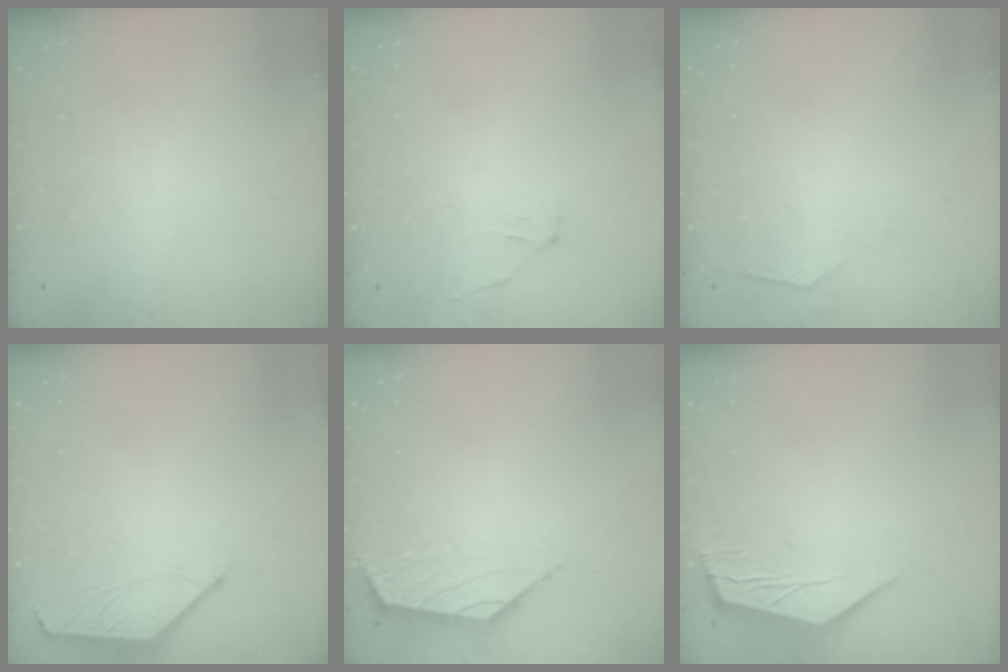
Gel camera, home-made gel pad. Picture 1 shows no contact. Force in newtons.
{"total": 1.0, "press": 0.8, "slide": 0.6}
{"total": 1.1, "press": 1.1, "slide": 0.3}
{"total": 1.4, "press": 1.4, "slide": 0.4}
{"total": 1.6, "press": 1.4, "slide": 0.7}
{"total": 5.7, "press": 5.6, "slide": 0.6}